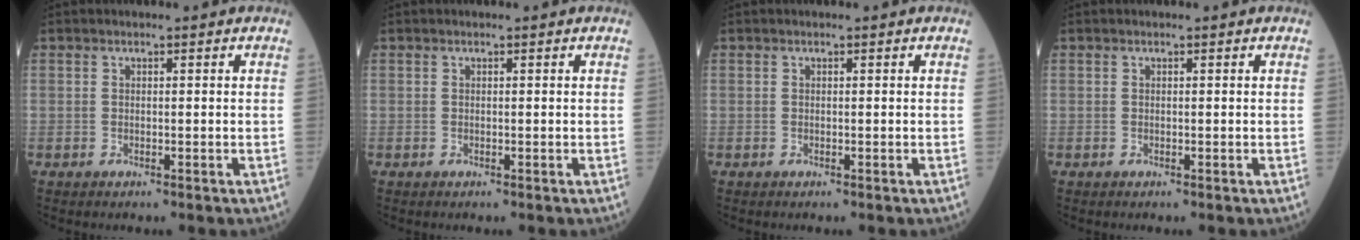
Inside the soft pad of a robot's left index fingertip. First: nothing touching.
{"total": 0.0}
{"total": 0.0}
{"total": 0.0}